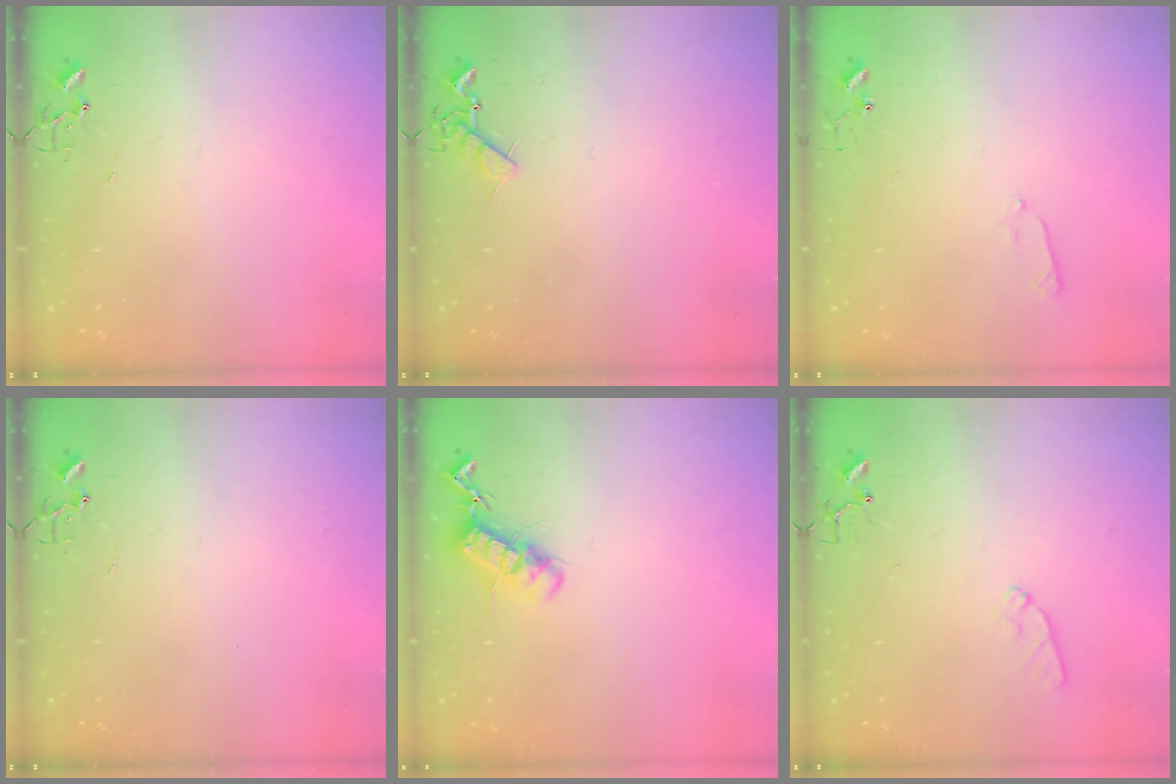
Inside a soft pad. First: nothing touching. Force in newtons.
{"total": 7.8, "press": 7.8, "slide": 0.8}
{"total": 4.4, "press": 4.4, "slide": 0.5}
{"total": 0.0}
{"total": 12.5, "press": 12.5, "slide": 0.6}
{"total": 7.6, "press": 7.6, "slide": 0.6}